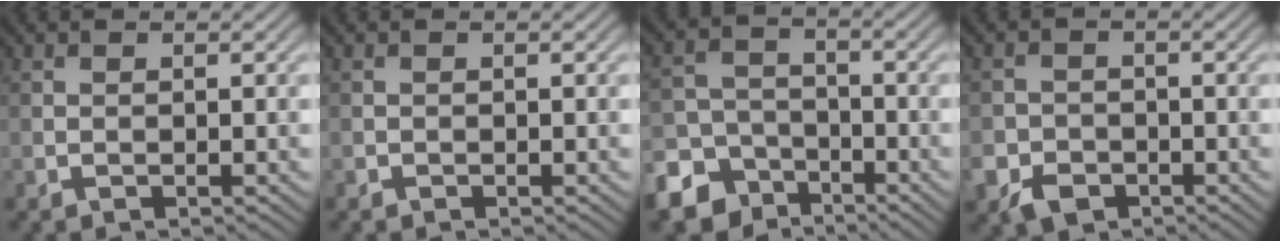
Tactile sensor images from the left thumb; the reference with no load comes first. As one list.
[{"total": 0.0}, {"total": 8.8, "force": [-5.9, 6.0, 2.6], "torque": [-0.055, -0.022, -0.119]}, {"total": 4.4, "force": [-2.5, 3.2, 1.7], "torque": [-0.037, -0.010, -0.051]}]